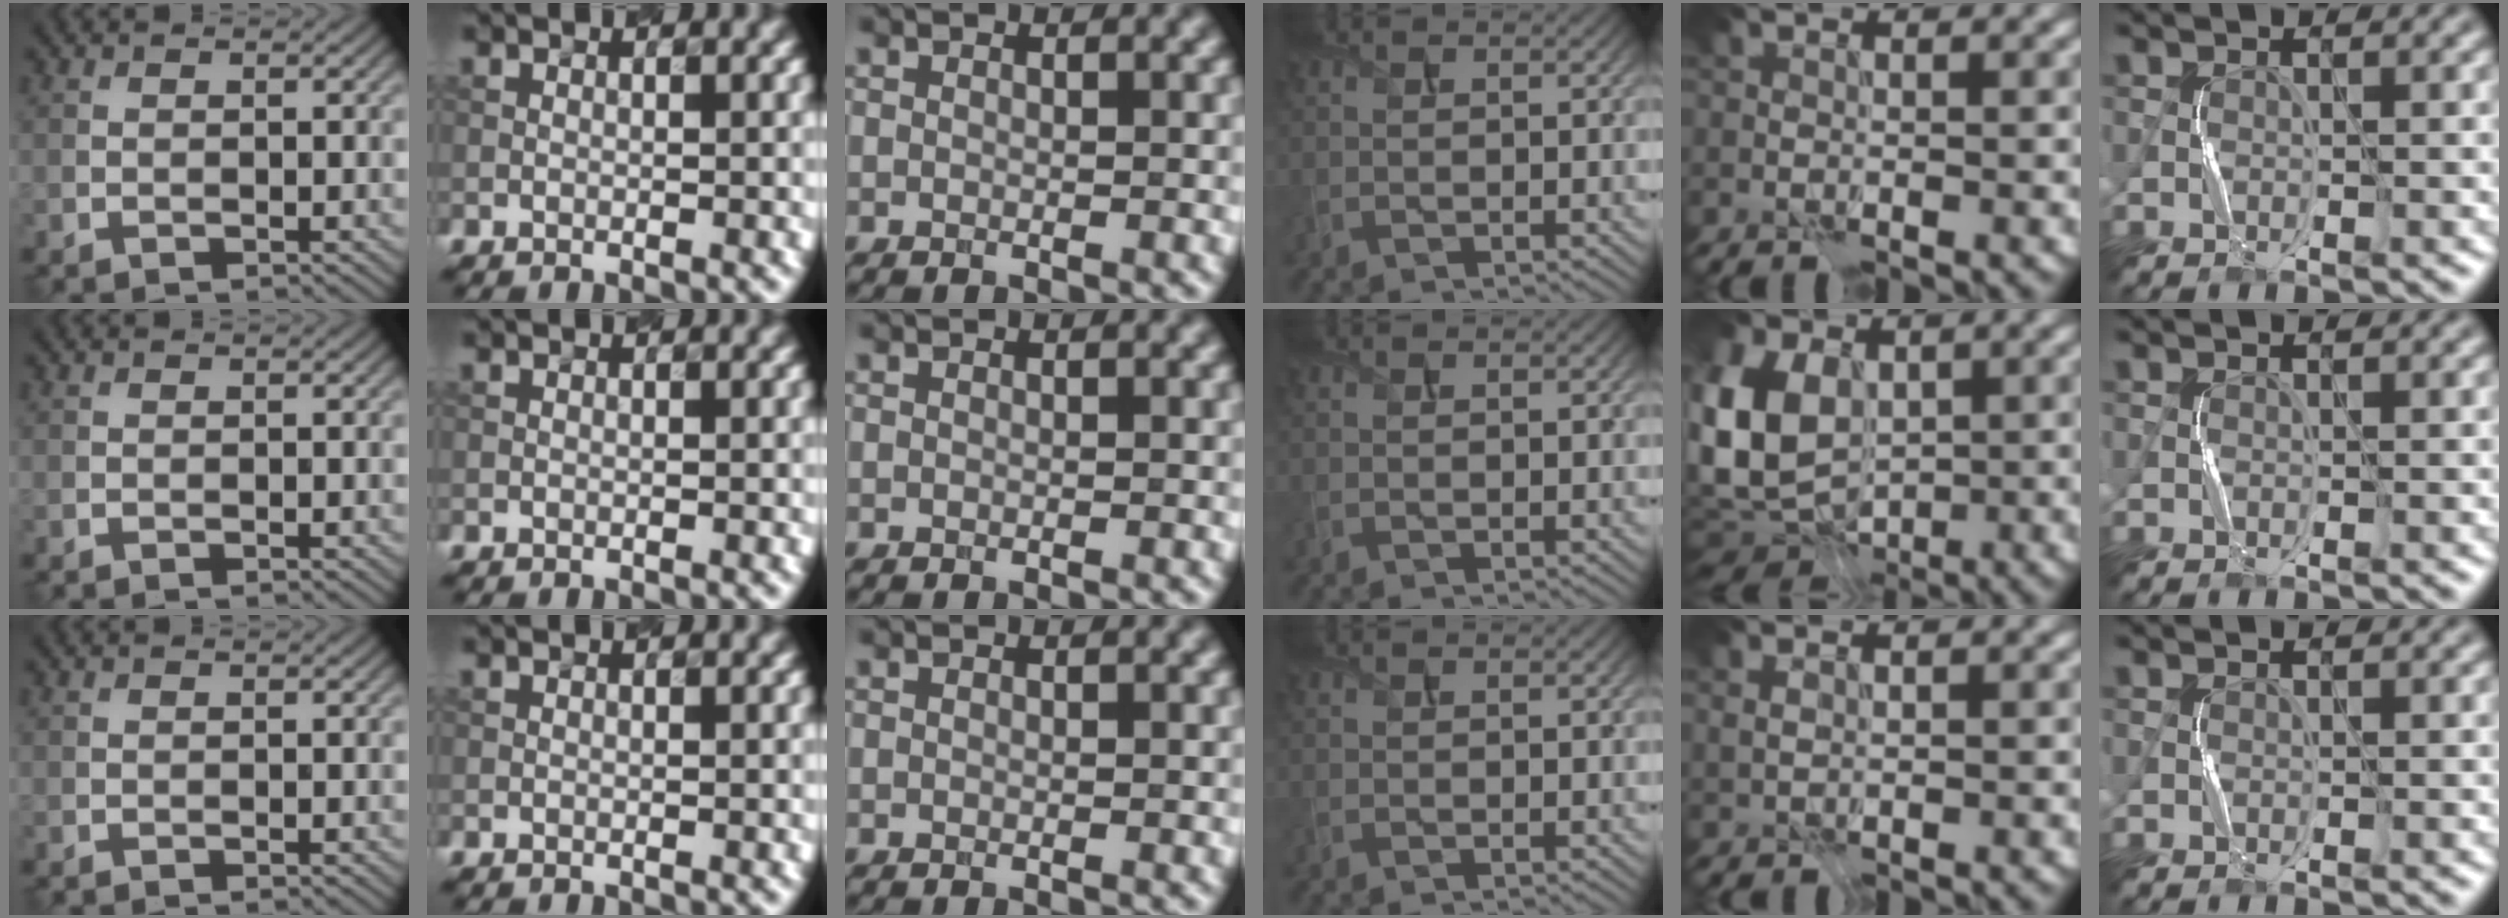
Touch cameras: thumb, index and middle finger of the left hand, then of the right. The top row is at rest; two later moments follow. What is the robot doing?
{"motion": "press", "object": "toy piano key"}